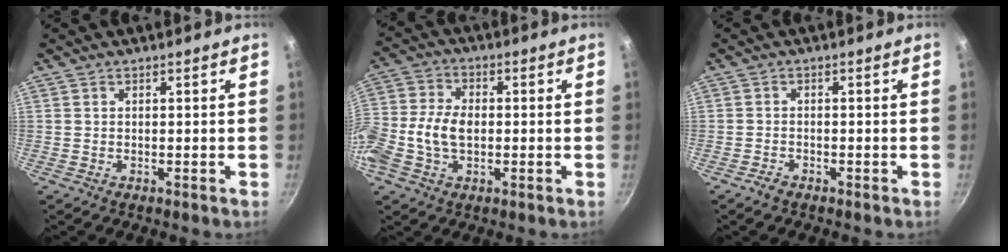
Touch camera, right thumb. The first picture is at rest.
{"total": 10.5, "force": [-1.6, 6.8, 7.9], "torque": [-0.160, 0.024, -0.043]}
{"total": 1.7, "force": [-1.4, 0.7, 0.7], "torque": [-0.019, 0.014, -0.027]}